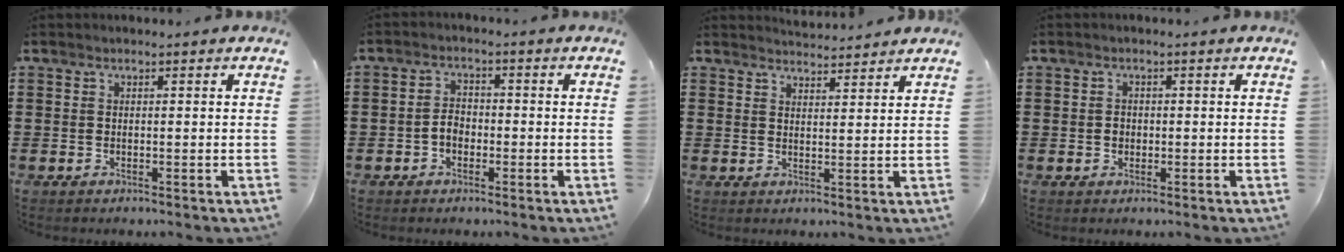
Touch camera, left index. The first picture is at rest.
{"total": 2.7, "force": [-1.0, 1.8, 1.8], "torque": [-0.045, 0.002, -0.023]}
{"total": 2.8, "force": [2.8, 0.2, -0.3], "torque": [-0.003, -0.009, 0.053]}
{"total": 1.2, "force": [-0.1, 1.0, 0.6], "torque": [-0.016, 0.006, -0.003]}